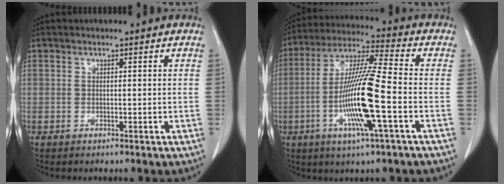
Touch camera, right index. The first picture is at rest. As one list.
[{"total": 14.8, "force": [-3.8, -0.1, 14.3], "torque": [-0.286, -0.010, -0.078]}]